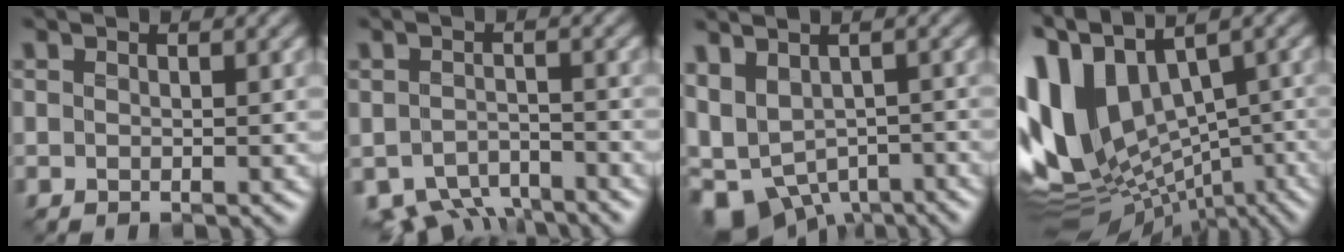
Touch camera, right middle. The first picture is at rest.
{"total": 5.9, "force": [-4.8, 2.4, 2.4], "torque": [-0.039, -0.024, -0.085]}
{"total": 8.4, "force": [-4.0, 5.2, 5.2], "torque": [-0.097, -0.009, -0.066]}
{"total": 15.3, "force": [0.4, 9.6, 11.9], "torque": [-0.257, -0.001, 0.040]}